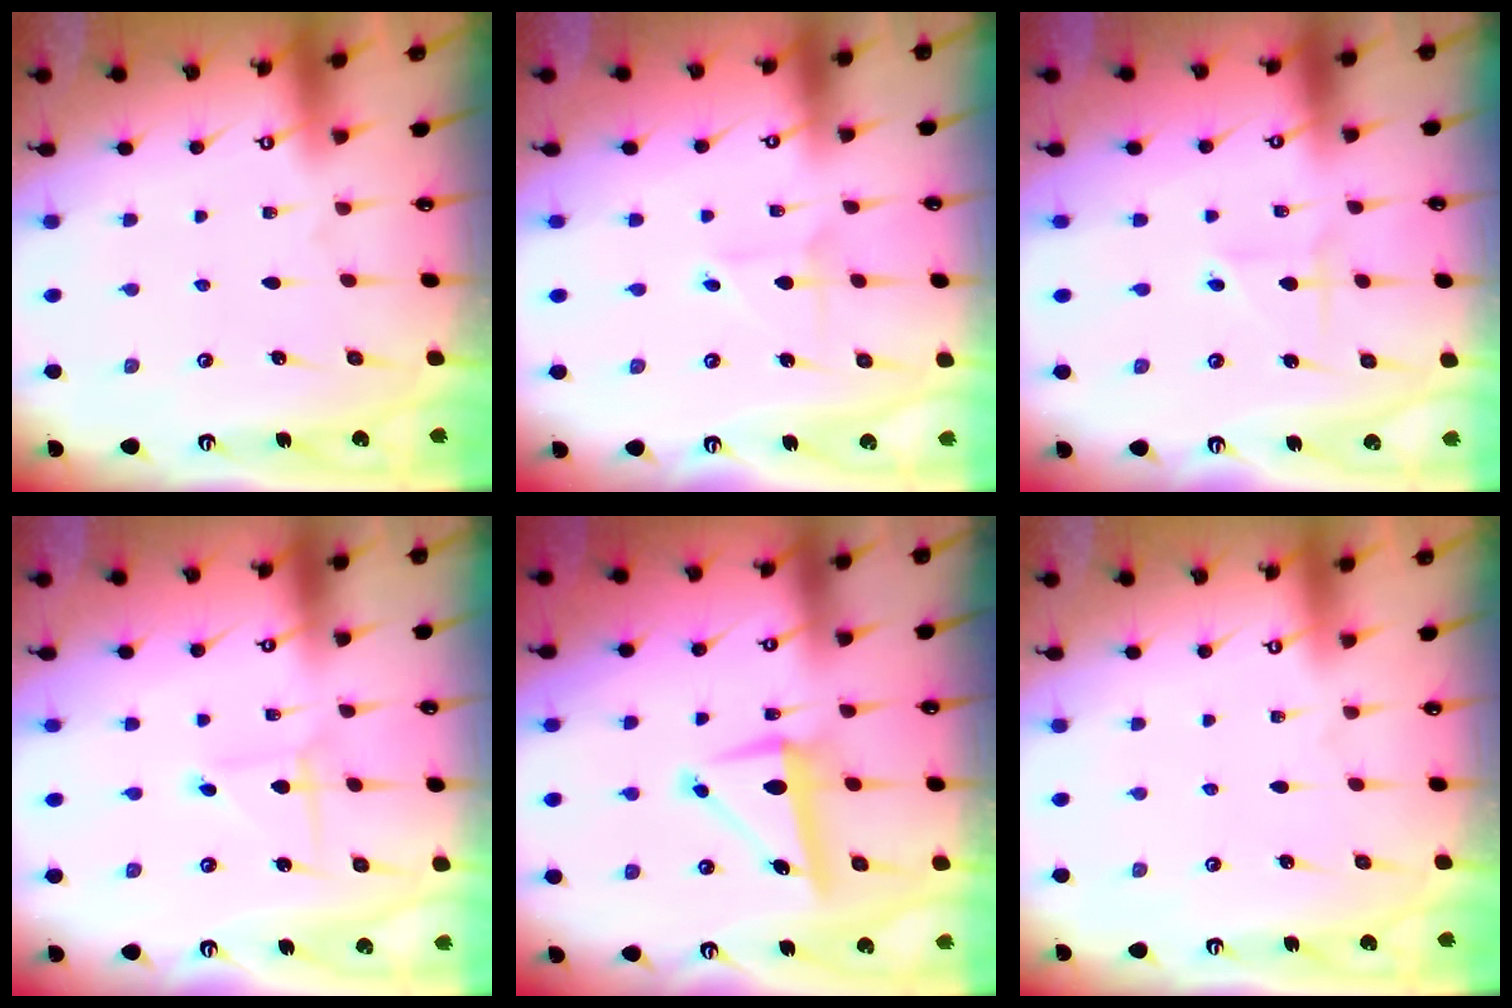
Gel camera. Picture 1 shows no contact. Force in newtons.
{"total": 1.8, "press": 1.8, "slide": 0.2}
{"total": 1.8, "press": 1.7, "slide": 0.7}
{"total": 1.6, "press": 1.6, "slide": 0.1}
{"total": 9.1, "press": 8.9, "slide": 1.7}
{"total": 0.0}